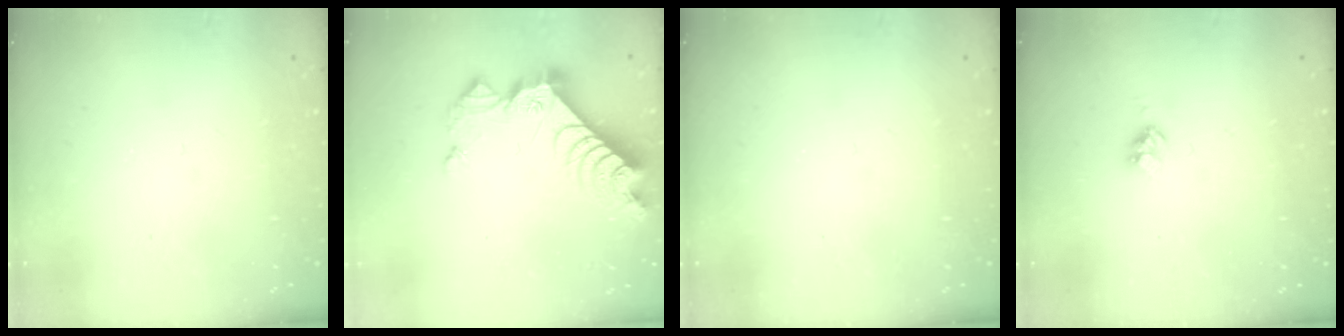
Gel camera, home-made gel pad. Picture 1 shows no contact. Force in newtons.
{"total": 12.7, "press": 12.6, "slide": 1.1}
{"total": 0.0}
{"total": 3.8, "press": 3.8, "slide": 0.3}